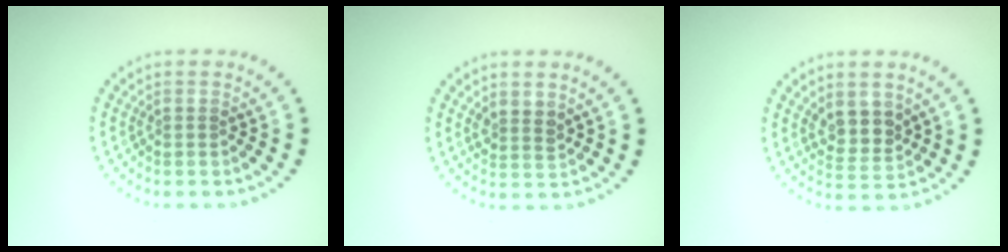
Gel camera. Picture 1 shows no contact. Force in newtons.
{"total": 1.6, "press": 1.3, "slide": 0.9}
{"total": 2.7, "press": 2.3, "slide": 1.5}